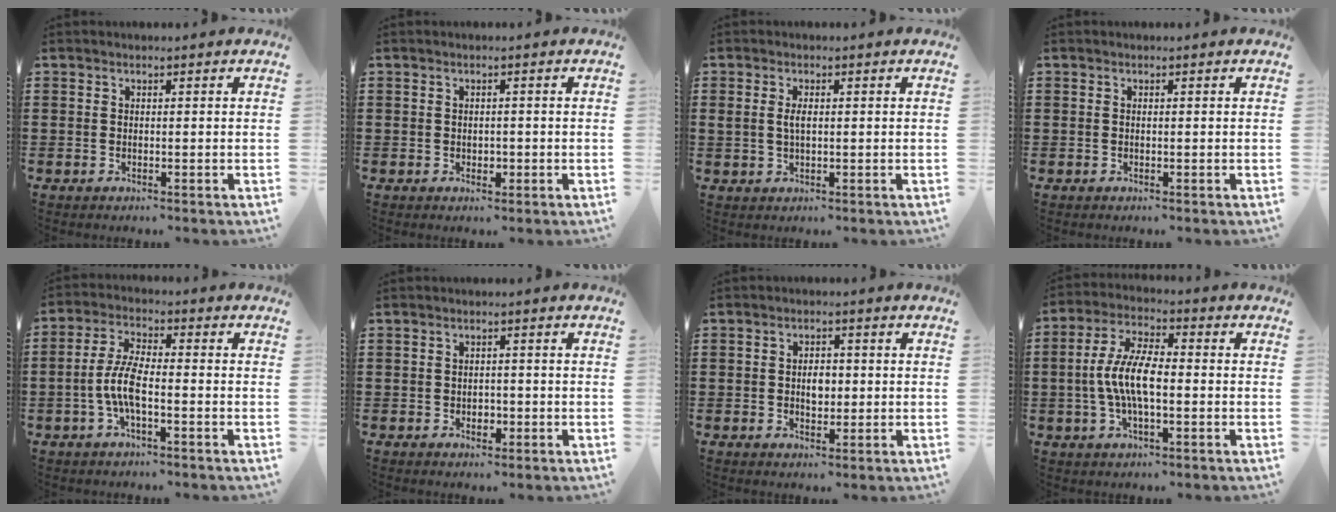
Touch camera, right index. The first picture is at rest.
{"total": 1.0, "force": [-0.1, 0.9, 0.5], "torque": [-0.010, 0.002, -0.001]}
{"total": 2.1, "force": [0.5, 0.9, 1.8], "torque": [-0.046, 0.004, 0.005]}
{"total": 0.0}
{"total": 6.2, "force": [-1.7, 2.0, 5.6], "torque": [-0.138, -0.009, -0.041]}
{"total": 1.4, "force": [-0.4, 1.1, 0.8], "torque": [-0.016, 0.001, -0.008]}
{"total": 2.7, "force": [0.0, 1.6, 2.2], "torque": [-0.034, 0.002, -0.003]}
{"total": 8.4, "force": [-1.1, 3.1, 7.8], "torque": [-0.177, -0.005, -0.027]}